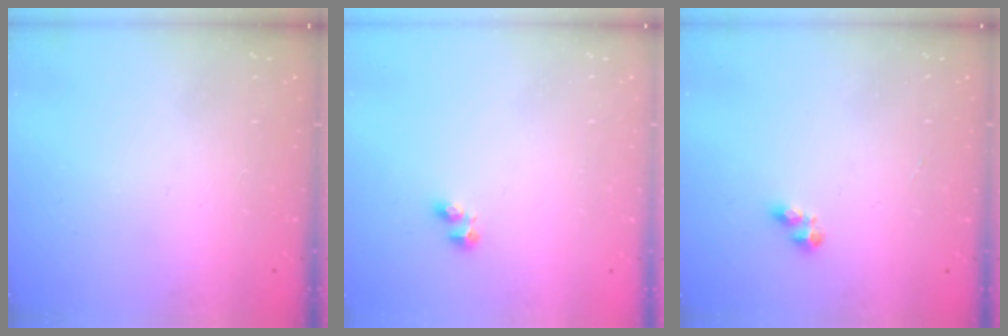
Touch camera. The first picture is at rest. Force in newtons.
{"total": 2.2, "press": 2.2, "slide": 0.5}
{"total": 3.0, "press": 2.9, "slide": 0.5}